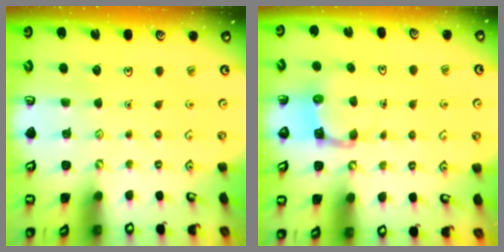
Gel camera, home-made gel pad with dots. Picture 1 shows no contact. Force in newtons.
{"total": 4.6, "press": 4.6, "slide": 0.3}